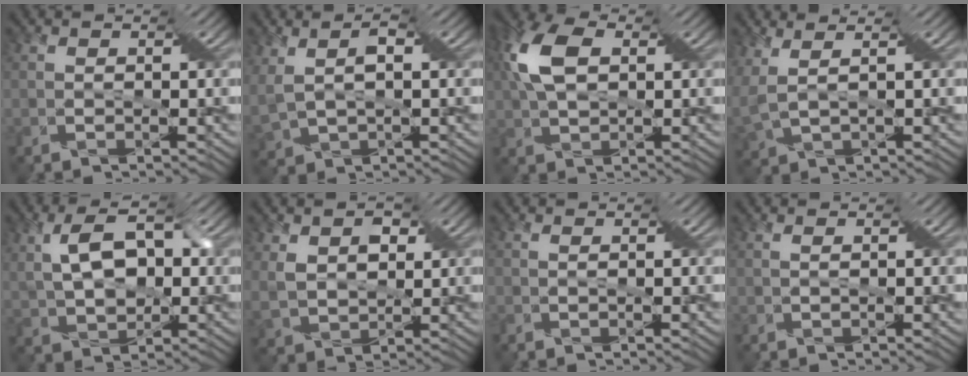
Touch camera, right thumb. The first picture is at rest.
{"total": 5.6, "force": [1.6, 2.8, 4.5], "torque": [-0.117, 0.001, 0.038]}
{"total": 9.2, "force": [2.3, 4.9, 7.4], "torque": [-0.184, 0.022, 0.032]}
{"total": 5.0, "force": [2.3, 2.3, 3.8], "torque": [-0.113, 0.006, 0.059]}
{"total": 8.1, "force": [2.1, 4.3, 6.6], "torque": [-0.137, 0.012, 0.033]}
{"total": 5.3, "force": [2.3, 3.5, 3.3], "torque": [-0.094, 0.001, 0.047]}
{"total": 0.6, "force": [-0.1, 0.1, 0.5], "torque": [-0.002, 0.002, 0.000]}
{"total": 0.7, "force": [0.2, 0.1, 0.7], "torque": [-0.008, 0.004, 0.007]}